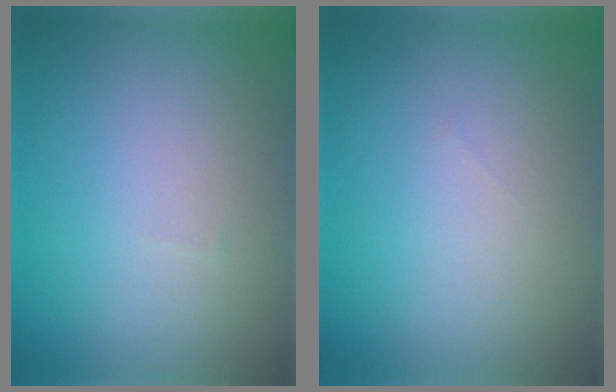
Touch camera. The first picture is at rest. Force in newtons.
{"total": 0.0}